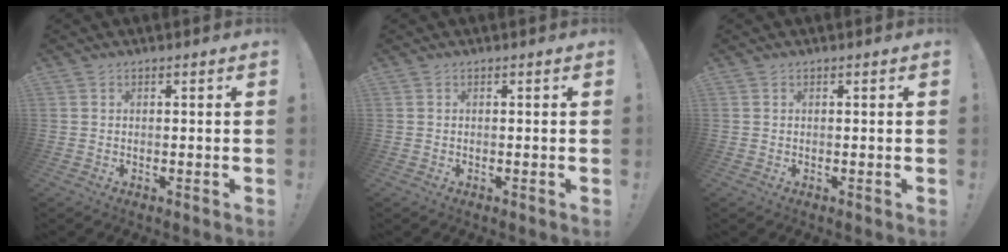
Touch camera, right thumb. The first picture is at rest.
{"total": 0.0}
{"total": 0.0}